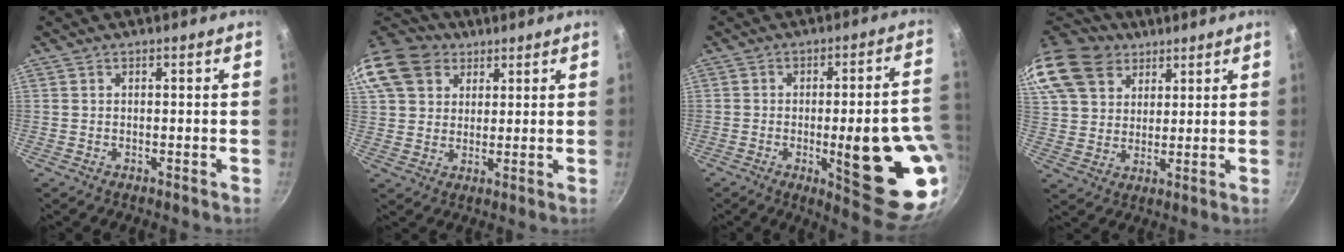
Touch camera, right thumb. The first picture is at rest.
{"total": 16.3, "force": [8.2, 12.2, 7.1], "torque": [-0.151, 0.014, 0.148]}
{"total": 21.3, "force": [-4.4, 5.8, 20.0], "torque": [-0.223, 0.006, -0.051]}
{"total": 18.9, "force": [11.9, 12.9, 7.1], "torque": [-0.153, 0.002, 0.230]}